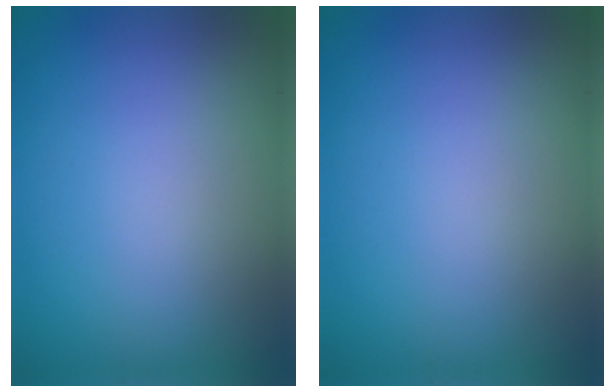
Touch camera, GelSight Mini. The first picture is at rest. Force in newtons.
{"total": 0.0}